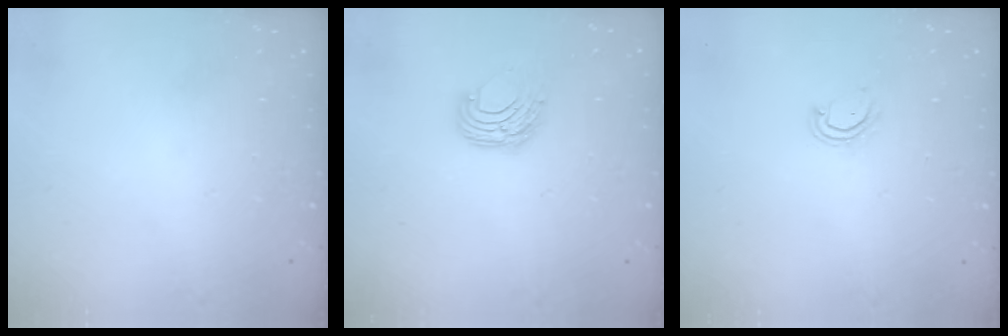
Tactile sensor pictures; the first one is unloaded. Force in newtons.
{"total": 6.7, "press": 6.7, "slide": 0.5}
{"total": 3.9, "press": 3.9, "slide": 0.4}